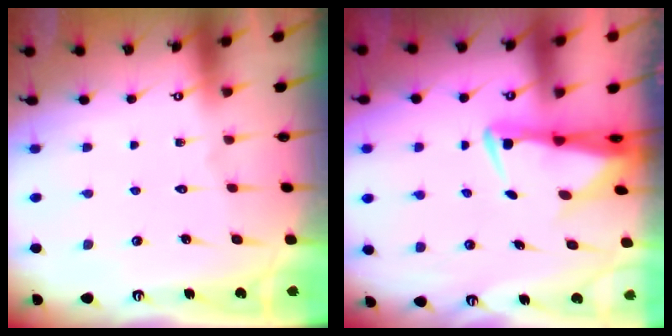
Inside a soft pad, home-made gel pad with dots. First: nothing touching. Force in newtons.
{"total": 3.3, "press": 3.2, "slide": 0.6}